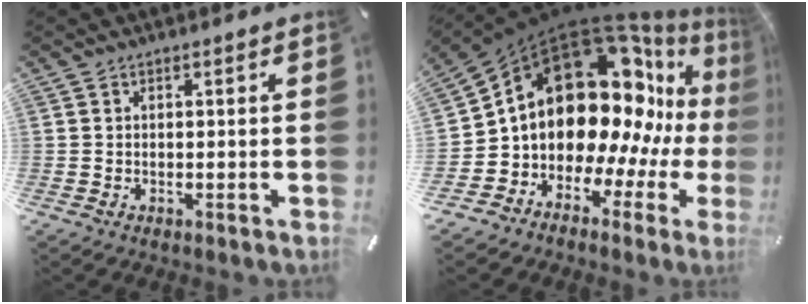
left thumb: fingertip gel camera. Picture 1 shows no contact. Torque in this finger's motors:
{"motor_torque": [1.15, 2.91, 1.14, -0.01, 0.84]}